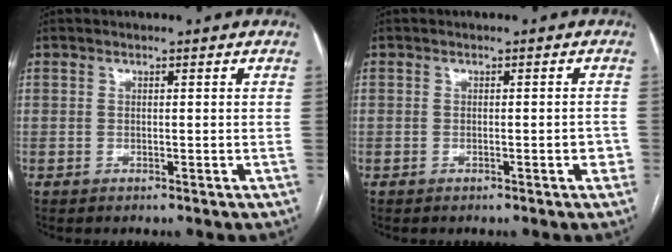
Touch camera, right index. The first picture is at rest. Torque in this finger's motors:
{"motor_torque": [0.45, -0.04, 0.12, 0.02]}